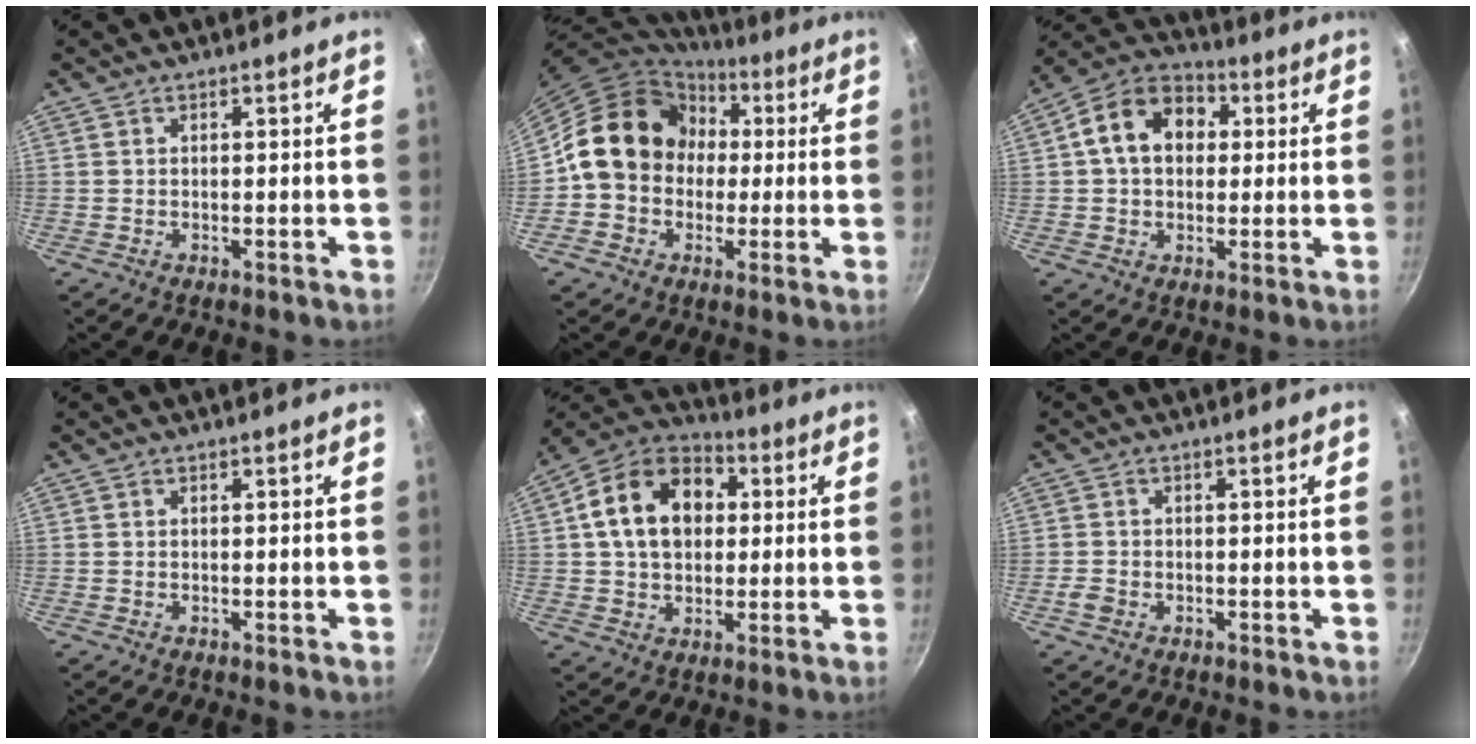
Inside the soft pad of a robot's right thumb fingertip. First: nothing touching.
{"total": 15.8, "force": [1.4, 13.7, 7.9], "torque": [-0.091, 0.035, 0.008]}
{"total": 13.5, "force": [2.4, 10.1, 8.6], "torque": [-0.114, 0.027, 0.019]}
{"total": 0.0}
{"total": 16.9, "force": [3.0, 12.5, 11.0], "torque": [-0.161, 0.028, 0.037]}
{"total": 2.2, "force": [-1.0, 1.7, 1.1], "torque": [-0.022, 0.009, -0.020]}